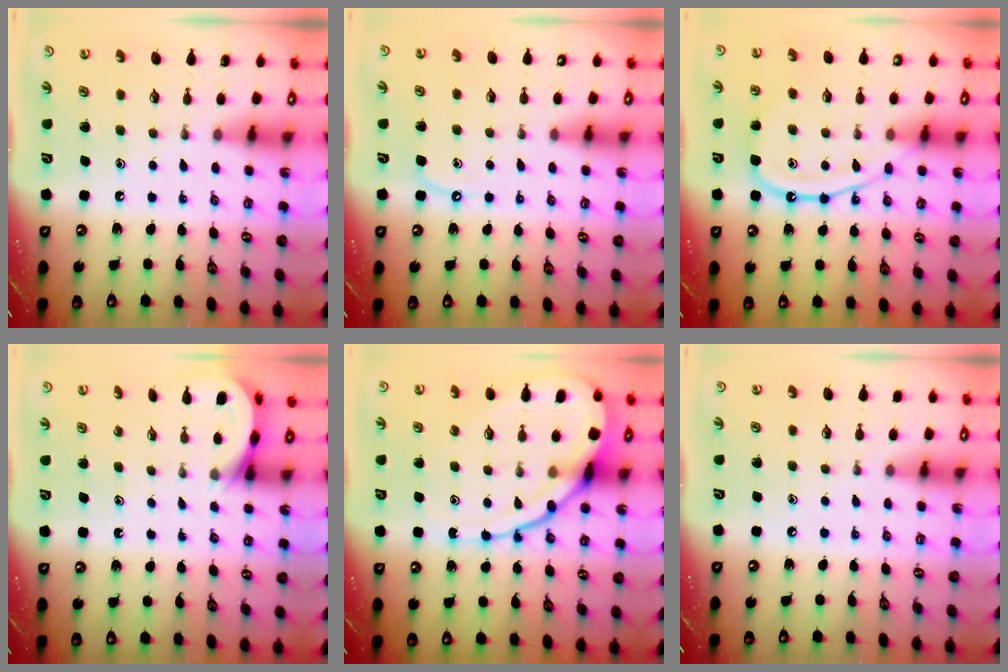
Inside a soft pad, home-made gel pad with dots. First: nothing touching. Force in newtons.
{"total": 5.1, "press": 5.0, "slide": 0.7}
{"total": 13.7, "press": 13.6, "slide": 1.3}
{"total": 3.4, "press": 3.3, "slide": 0.3}
{"total": 14.9, "press": 14.8, "slide": 1.5}
{"total": 0.9, "press": 0.9, "slide": 0.2}